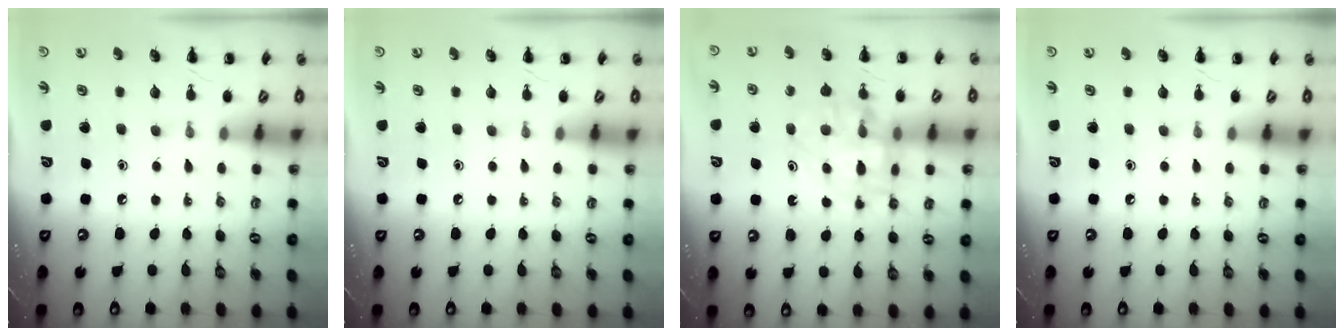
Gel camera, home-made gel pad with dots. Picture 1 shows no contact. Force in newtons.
{"total": 0.0}
{"total": 14.0, "press": 13.6, "slide": 3.5}
{"total": 0.0}